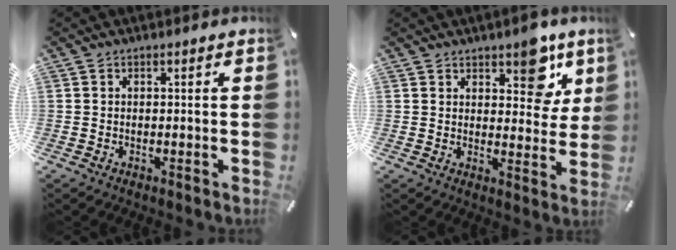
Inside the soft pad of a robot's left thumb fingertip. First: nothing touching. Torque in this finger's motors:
{"motor_torque": [1.18, 0.94, 0.85, -0.55, 0.20]}